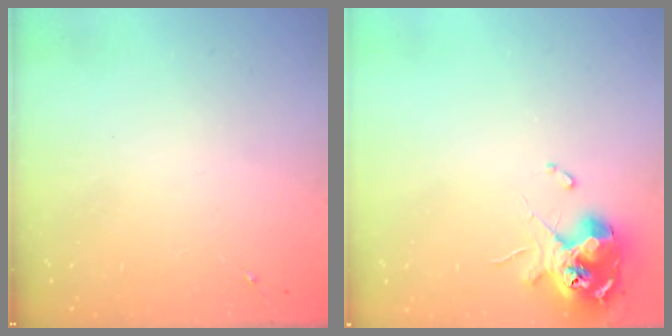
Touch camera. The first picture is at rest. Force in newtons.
{"total": 12.0, "press": 11.8, "slide": 1.6}